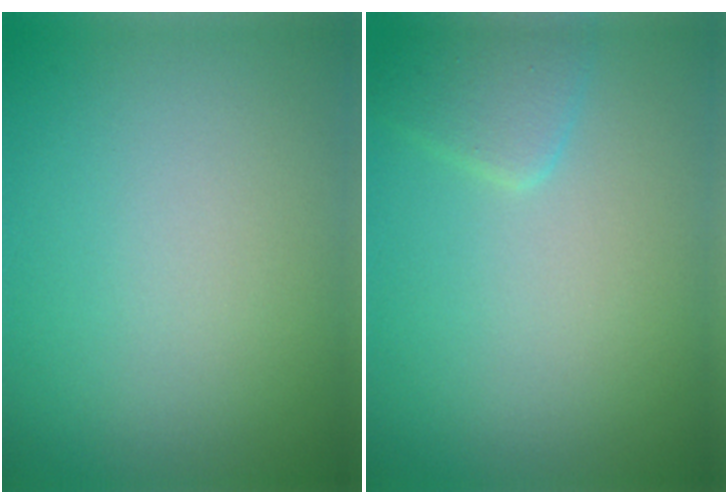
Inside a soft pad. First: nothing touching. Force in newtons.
{"total": 1.9, "press": 1.9, "slide": 0.1}